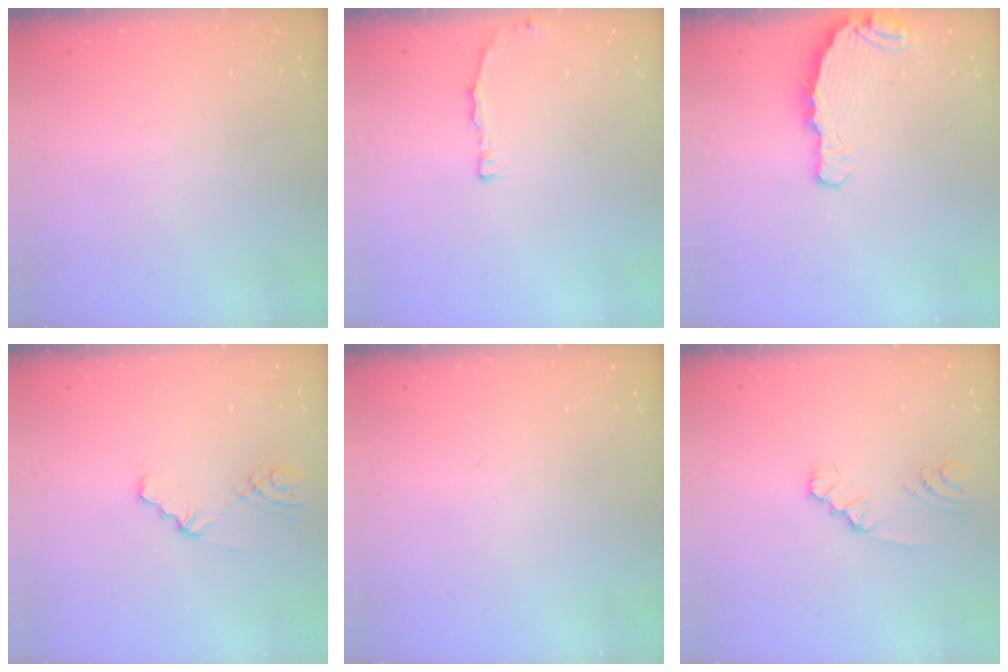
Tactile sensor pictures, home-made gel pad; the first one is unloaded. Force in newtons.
{"total": 3.6, "press": 3.6, "slide": 0.3}
{"total": 5.3, "press": 5.3, "slide": 0.5}
{"total": 2.1, "press": 2.1, "slide": 0.2}
{"total": 0.0}
{"total": 2.2, "press": 2.2, "slide": 0.4}